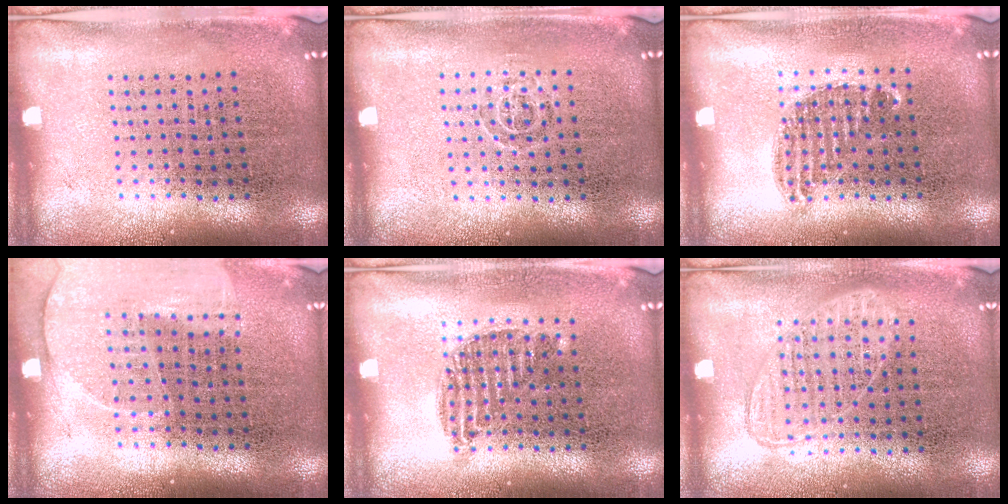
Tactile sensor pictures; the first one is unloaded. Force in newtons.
{"total": 0.7, "press": 0.5, "slide": 0.5}
{"total": 0.8, "press": 0.6, "slide": 0.4}
{"total": 1.3, "press": 1.3, "slide": 0.4}
{"total": 0.9, "press": 0.8, "slide": 0.4}
{"total": 1.0, "press": 0.9, "slide": 0.4}